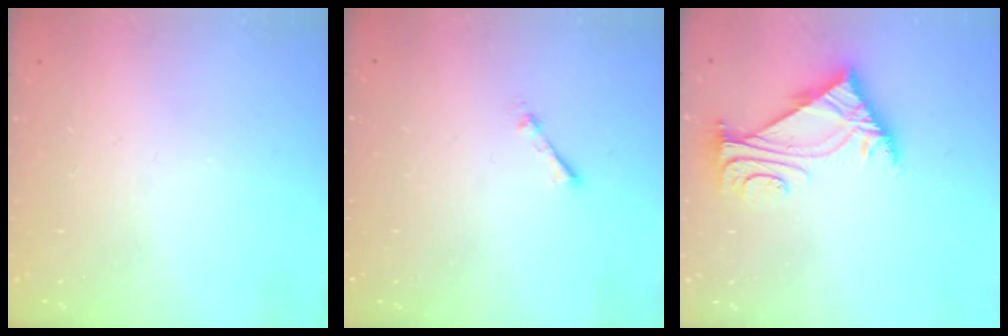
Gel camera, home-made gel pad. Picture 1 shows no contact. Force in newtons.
{"total": 1.7, "press": 1.7, "slide": 0.2}
{"total": 5.6, "press": 5.5, "slide": 1.0}